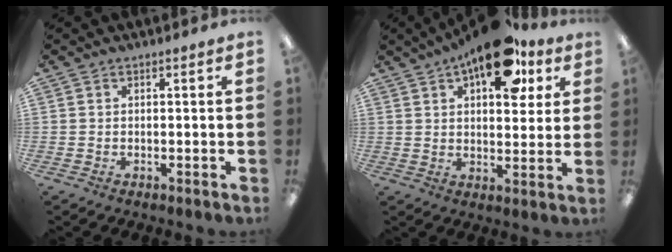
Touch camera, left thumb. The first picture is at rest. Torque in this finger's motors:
{"motor_torque": [-0.02, 1.08, 1.96, -0.82, 0.24]}